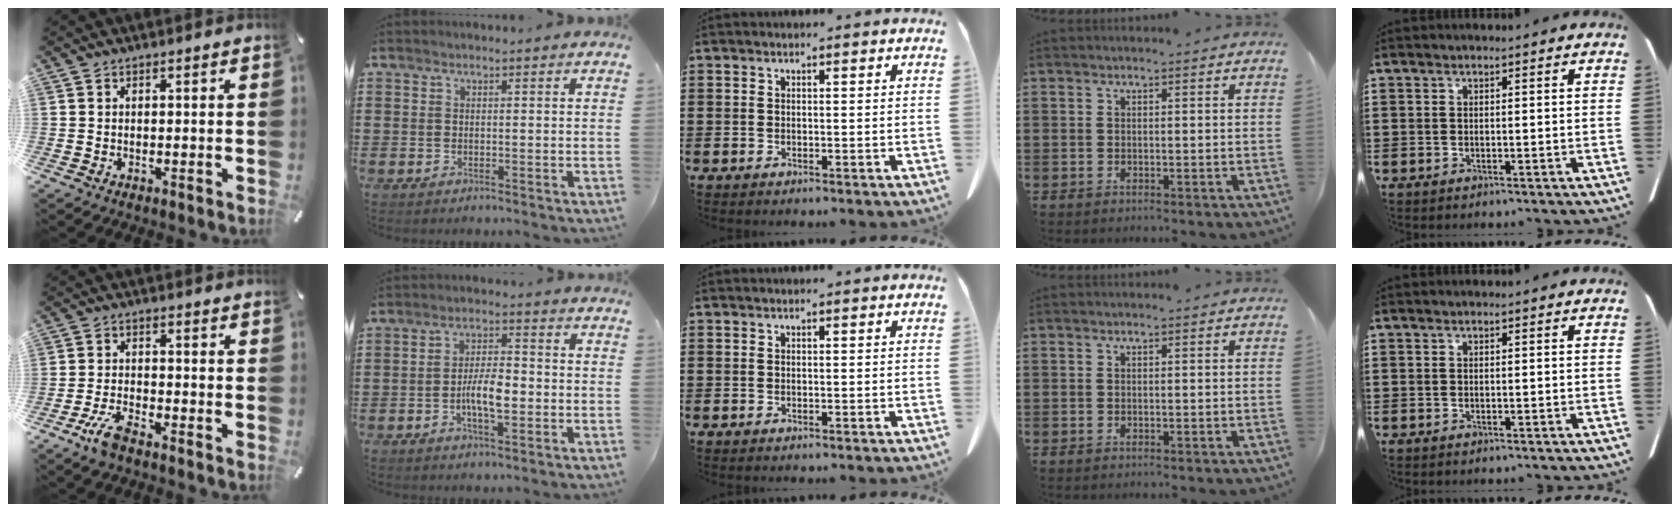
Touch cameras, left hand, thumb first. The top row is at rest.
{"thumb": {"total": 5.5, "force": [-4.0, 1.4, 3.5], "torque": [-0.086, 0.005, -0.076]}, "index": {"total": 6.0, "force": [-1.5, 2.2, 5.3], "torque": [-0.098, 0.002, -0.034]}}